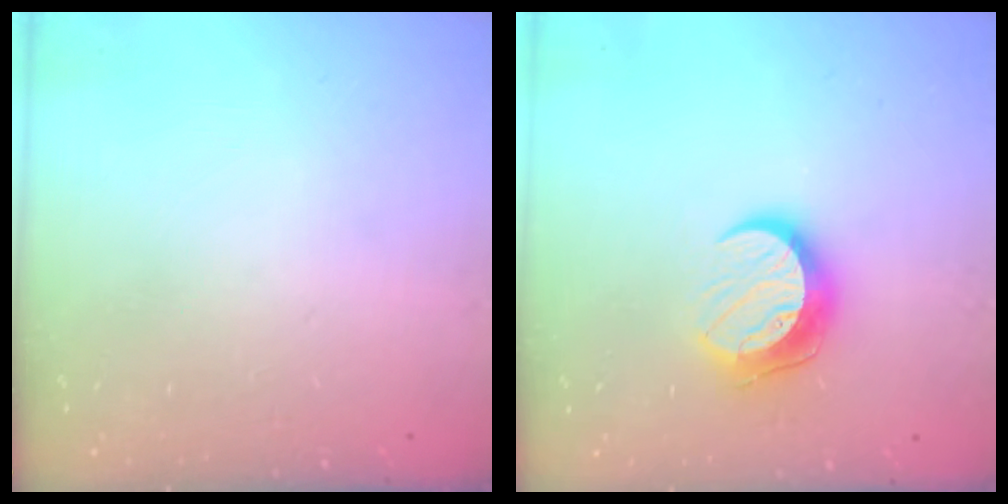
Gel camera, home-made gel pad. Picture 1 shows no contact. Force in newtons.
{"total": 10.5, "press": 10.5, "slide": 0.5}